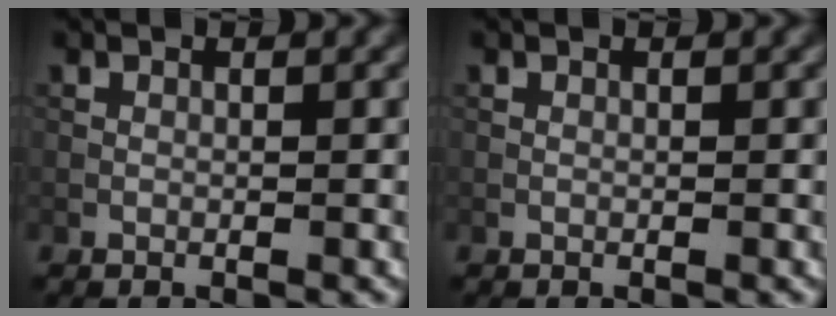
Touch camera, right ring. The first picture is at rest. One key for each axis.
{"total": 0.0}